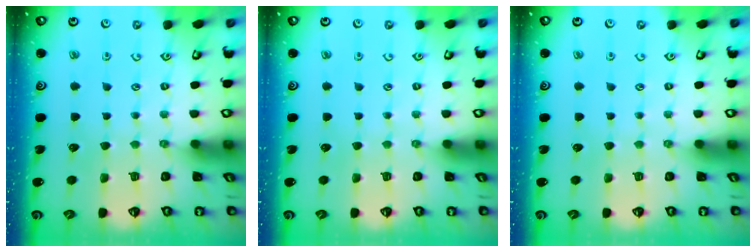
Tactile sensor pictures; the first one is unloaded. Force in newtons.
{"total": 0.0}
{"total": 0.0}